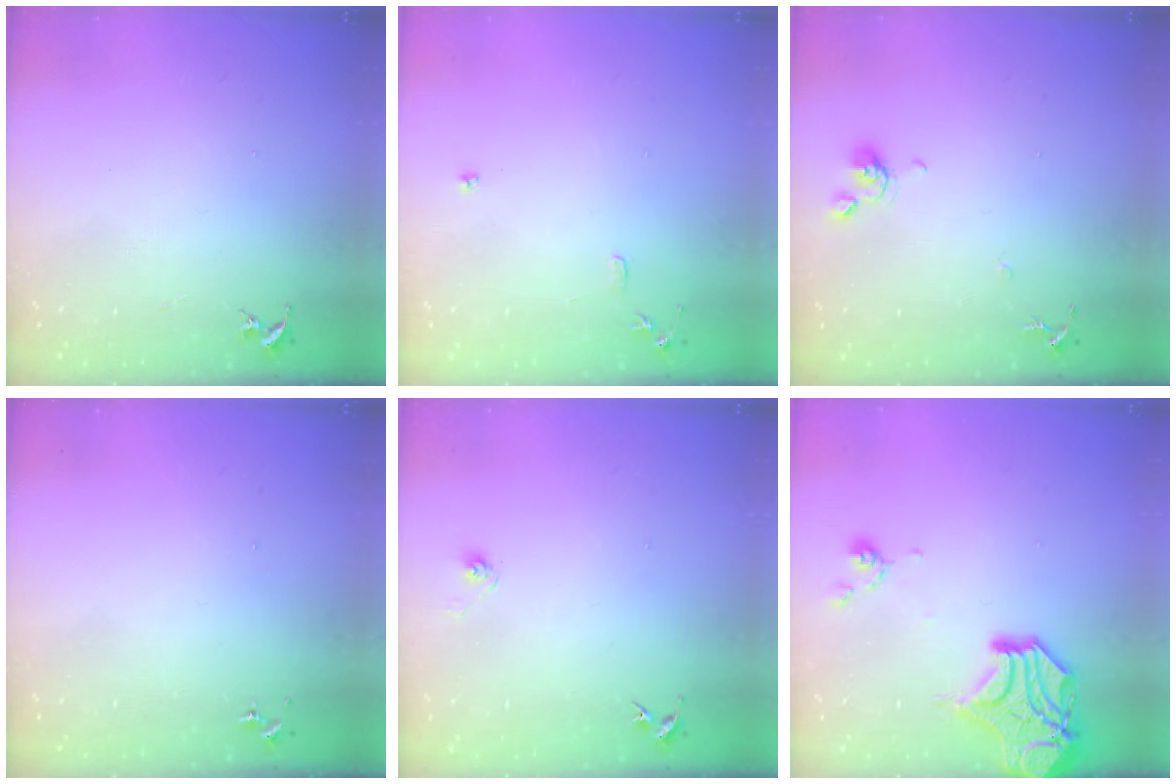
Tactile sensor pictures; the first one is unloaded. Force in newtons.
{"total": 7.3, "press": 7.3, "slide": 0.8}
{"total": 7.3, "press": 7.3, "slide": 0.8}
{"total": 0.0}
{"total": 3.0, "press": 2.6, "slide": 1.5}
{"total": 16.3, "press": 16.1, "slide": 2.6}